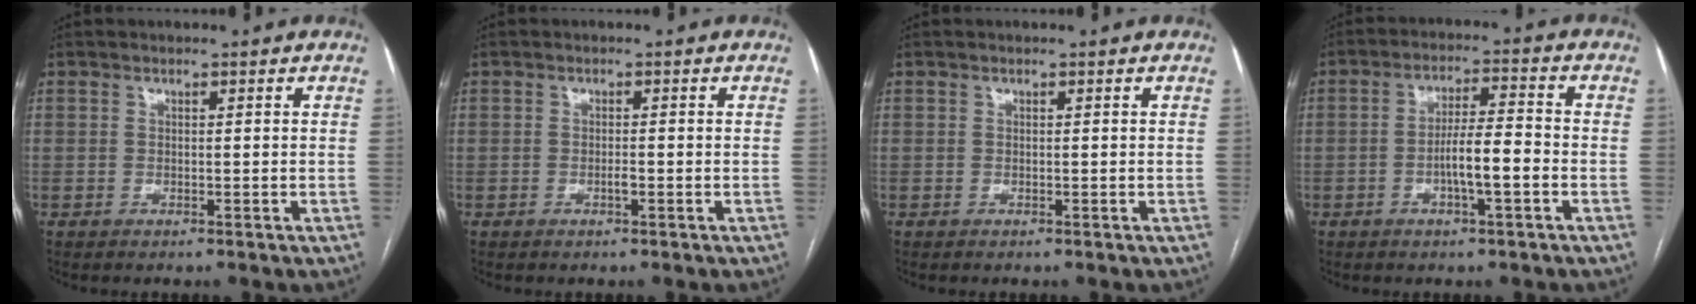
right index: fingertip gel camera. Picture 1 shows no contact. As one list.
[{"total": 1.0, "force": [-0.4, 0.2, 0.9], "torque": [-0.018, 0.001, -0.008]}, {"total": 0.0}, {"total": 6.5, "force": [-2.0, 0.8, 6.2], "torque": [-0.115, 0.009, -0.036]}]